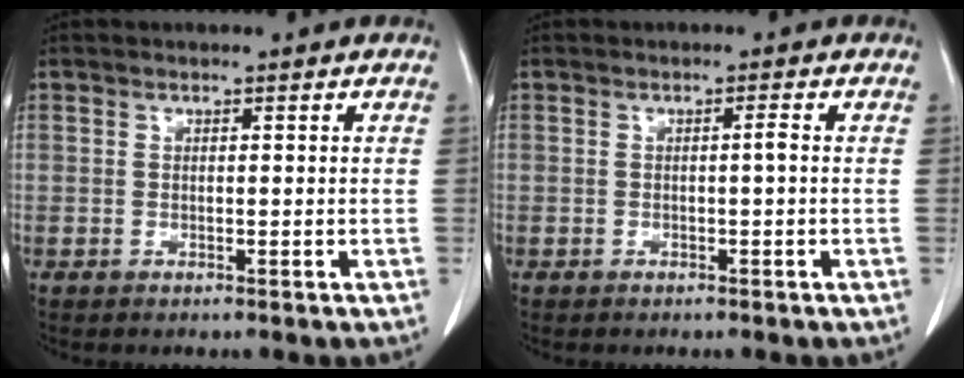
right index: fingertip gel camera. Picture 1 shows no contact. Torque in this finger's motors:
{"motor_torque": [0.33, -0.11, 0.03, 0.03]}